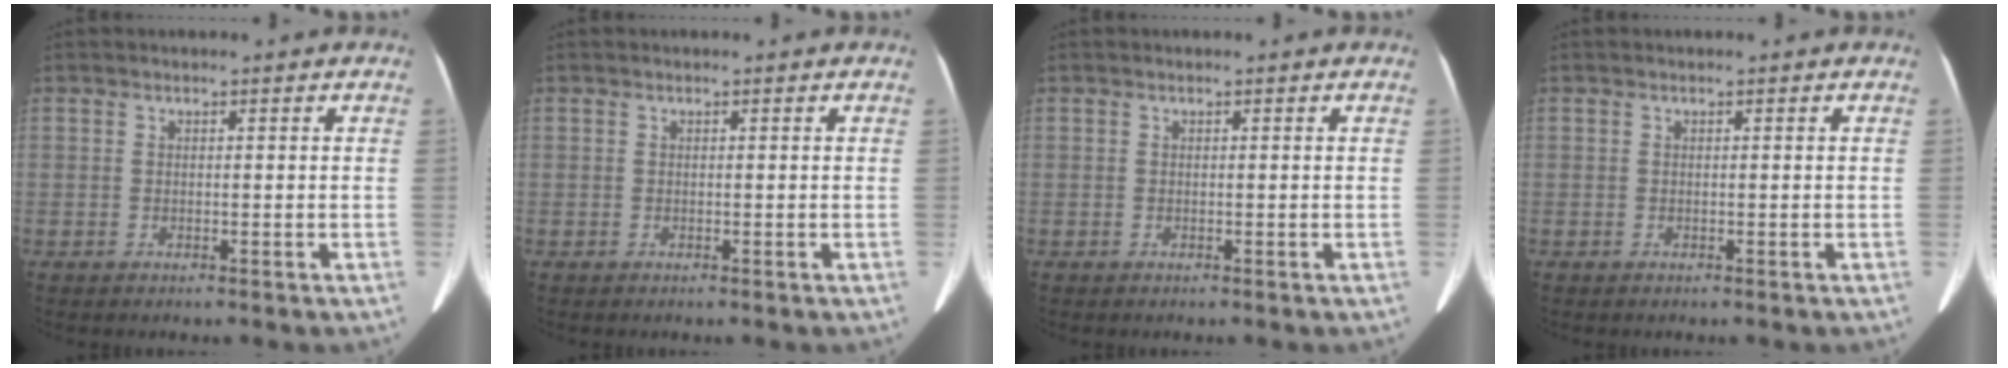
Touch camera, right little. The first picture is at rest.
{"total": 0.0}
{"total": 0.0}
{"total": 0.0}